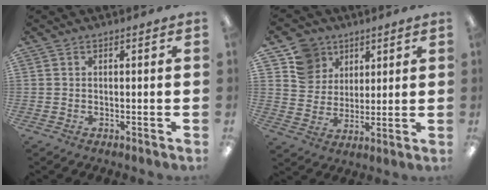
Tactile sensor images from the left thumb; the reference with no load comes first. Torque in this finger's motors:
{"motor_torque": [0.75, 0.49, 0.46, -0.67, 0.00]}